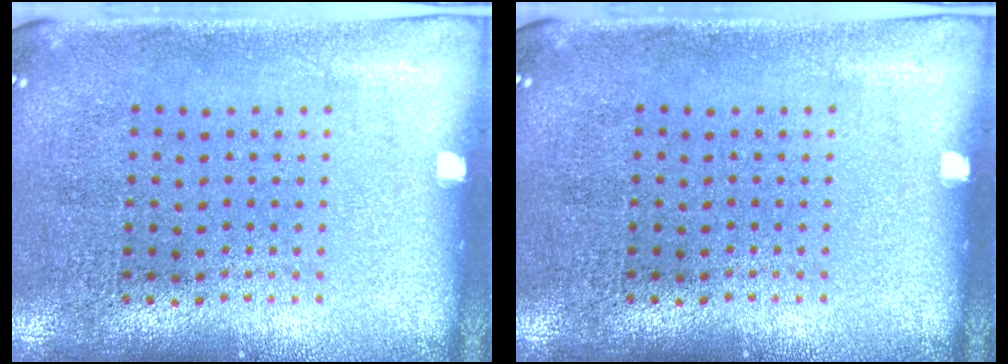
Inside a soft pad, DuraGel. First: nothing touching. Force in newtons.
{"total": 0.0}